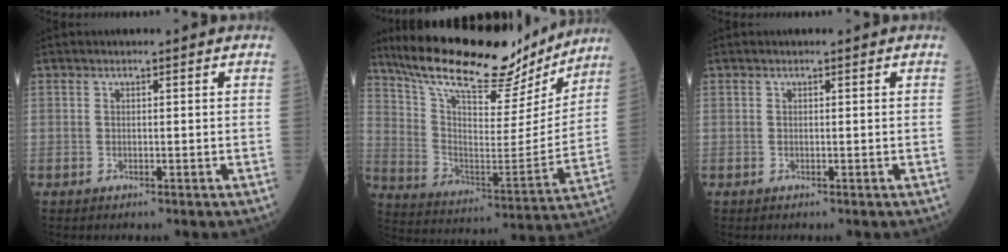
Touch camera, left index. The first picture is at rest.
{"total": 25.3, "force": [21.4, 6.2, 11.9], "torque": [-0.197, -0.004, 0.326]}
{"total": 0.0}